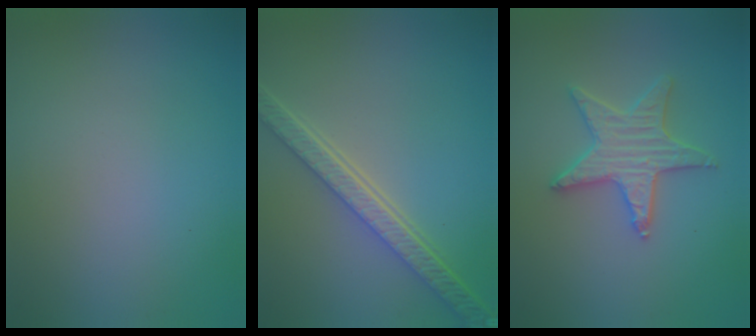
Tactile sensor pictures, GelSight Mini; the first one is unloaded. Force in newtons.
{"total": 5.4, "press": 4.1, "slide": 3.5}
{"total": 3.5, "press": 3.4, "slide": 0.8}